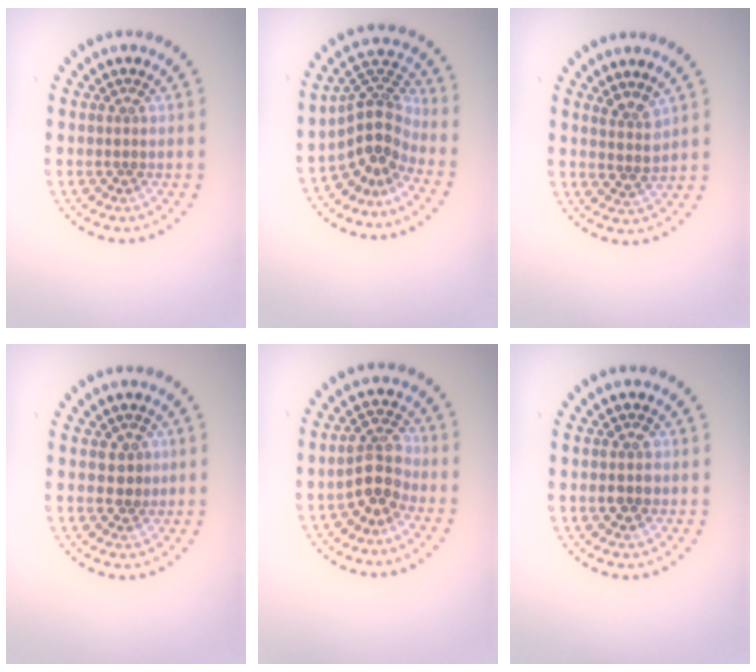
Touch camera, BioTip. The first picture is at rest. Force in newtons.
{"total": 3.9, "press": 2.7, "slide": 2.8}
{"total": 1.9, "press": 1.5, "slide": 1.2}
{"total": 1.8, "press": 1.7, "slide": 0.6}
{"total": 3.2, "press": 3.0, "slide": 1.2}
{"total": 1.2, "press": 1.2, "slide": 0.1}